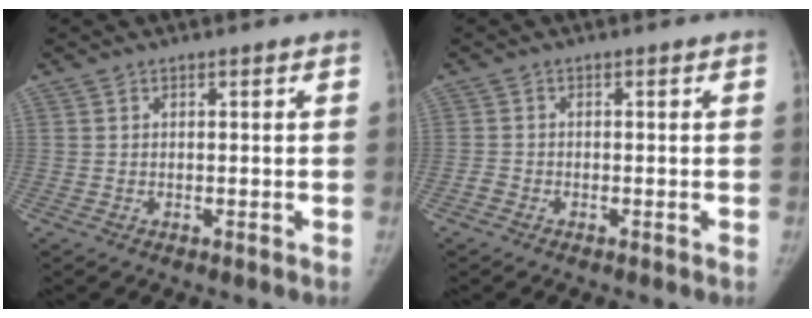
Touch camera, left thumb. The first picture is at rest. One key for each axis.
{"total": 1.1, "fx": -0.7, "fy": 0.7, "fz": 0.3, "tx": -0.008, "ty": 0.001, "tz": -0.019}